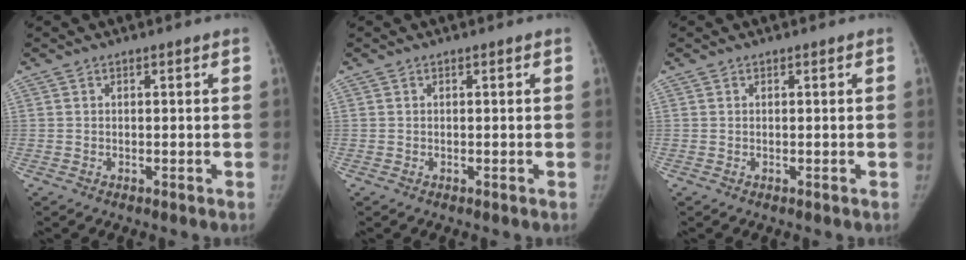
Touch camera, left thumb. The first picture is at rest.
{"total": 0.0}
{"total": 0.0}